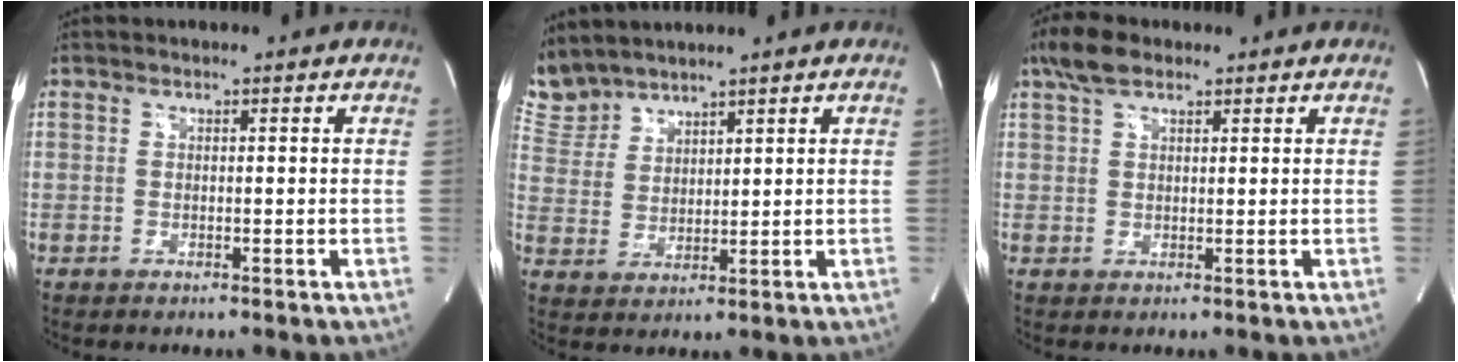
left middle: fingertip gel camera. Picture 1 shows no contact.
{"total": 6.8, "force": [6.6, 1.2, 0.4], "torque": [-0.027, 0.012, 0.150]}
{"total": 4.4, "force": [3.1, 1.9, 2.5], "torque": [-0.061, 0.018, 0.063]}